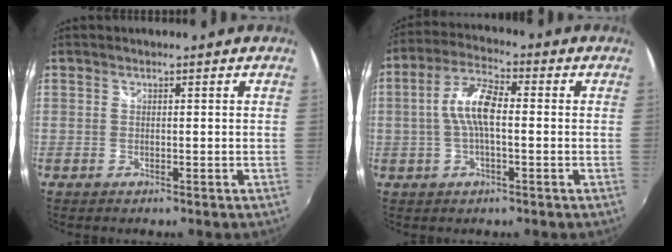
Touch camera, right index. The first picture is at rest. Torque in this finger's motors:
{"motor_torque": [0.32, -0.17, 0.32, 0.09]}